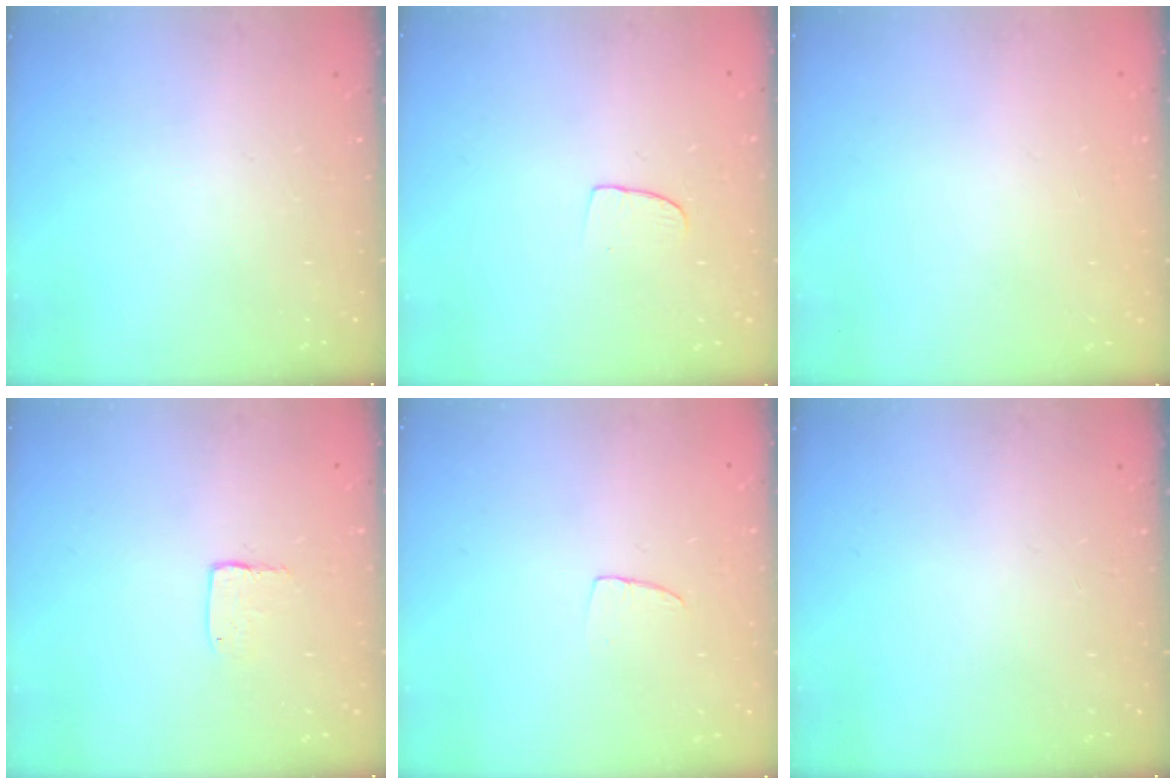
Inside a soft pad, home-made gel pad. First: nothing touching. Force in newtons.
{"total": 6.0, "press": 5.9, "slide": 0.5}
{"total": 0.0}
{"total": 3.4, "press": 3.4, "slide": 0.2}
{"total": 4.3, "press": 4.3, "slide": 0.3}
{"total": 0.0}